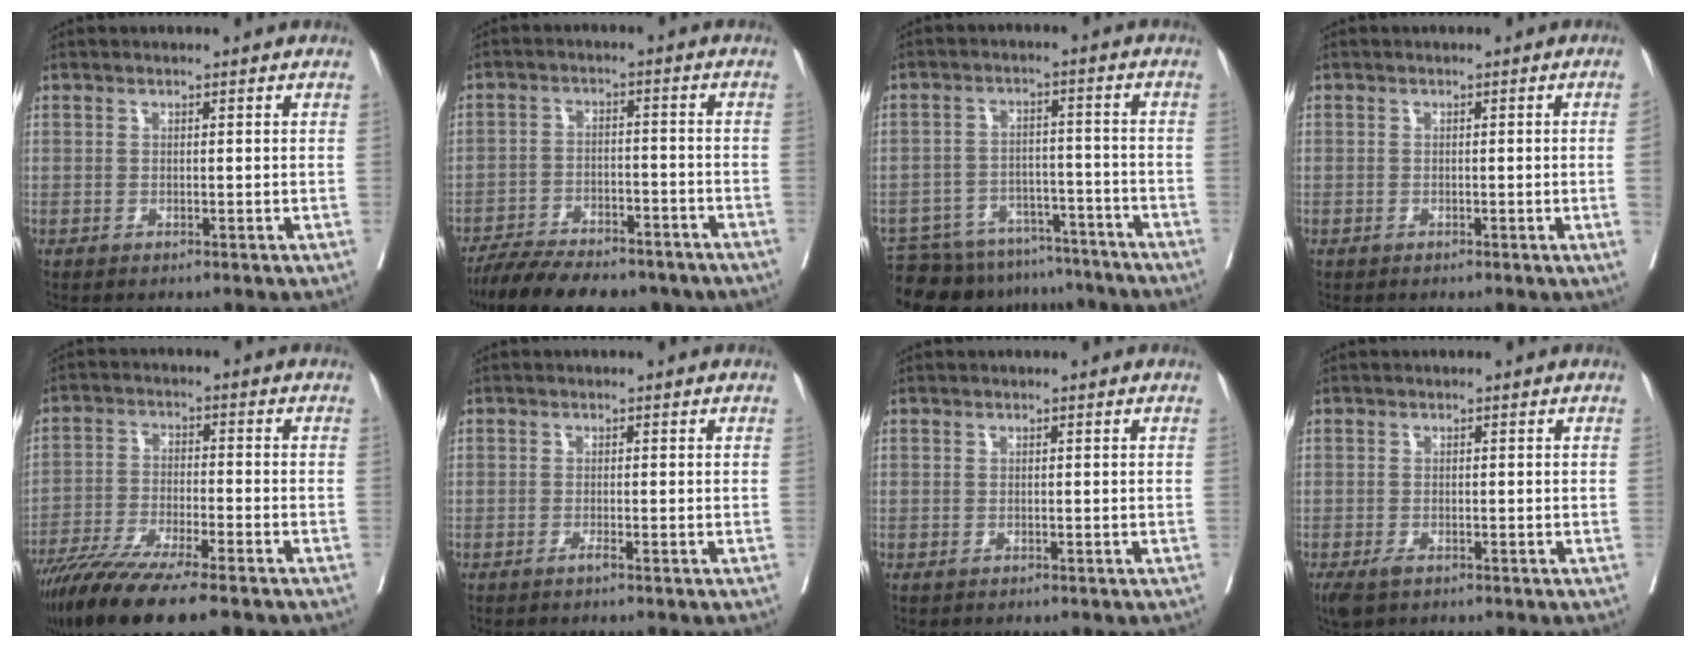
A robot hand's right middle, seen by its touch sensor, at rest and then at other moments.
{"total": 16.9, "force": [-14.0, 5.3, 7.8], "torque": [-0.144, -0.005, -0.204]}
{"total": 14.9, "force": [-13.4, 5.6, 3.3], "torque": [-0.051, 0.011, -0.184]}
{"total": 1.3, "force": [-0.2, -0.4, 1.2], "torque": [-0.013, -0.001, -0.003]}
{"total": 14.4, "force": [-11.0, 1.6, 9.2], "torque": [-0.166, -0.038, -0.184]}
{"total": 0.7, "force": [-0.5, -0.1, 0.5], "torque": [-0.008, 0.000, -0.010]}
{"total": 0.0}
{"total": 3.0, "force": [-1.9, 1.3, 2.0], "torque": [-0.043, -0.009, -0.028]}